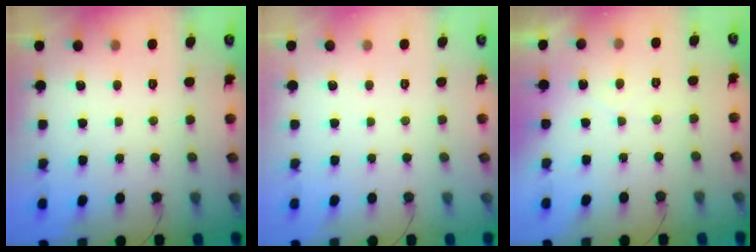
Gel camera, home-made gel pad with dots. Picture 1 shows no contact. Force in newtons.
{"total": 0.0}
{"total": 2.2, "press": 2.2, "slide": 0.1}